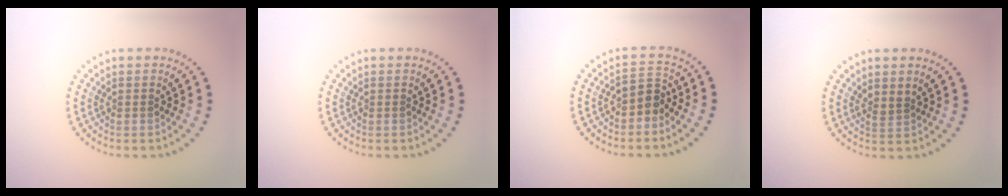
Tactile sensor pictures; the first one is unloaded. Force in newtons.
{"total": 0.0}
{"total": 2.0, "press": 1.7, "slide": 1.0}
{"total": 0.9, "press": 0.6, "slide": 0.7}